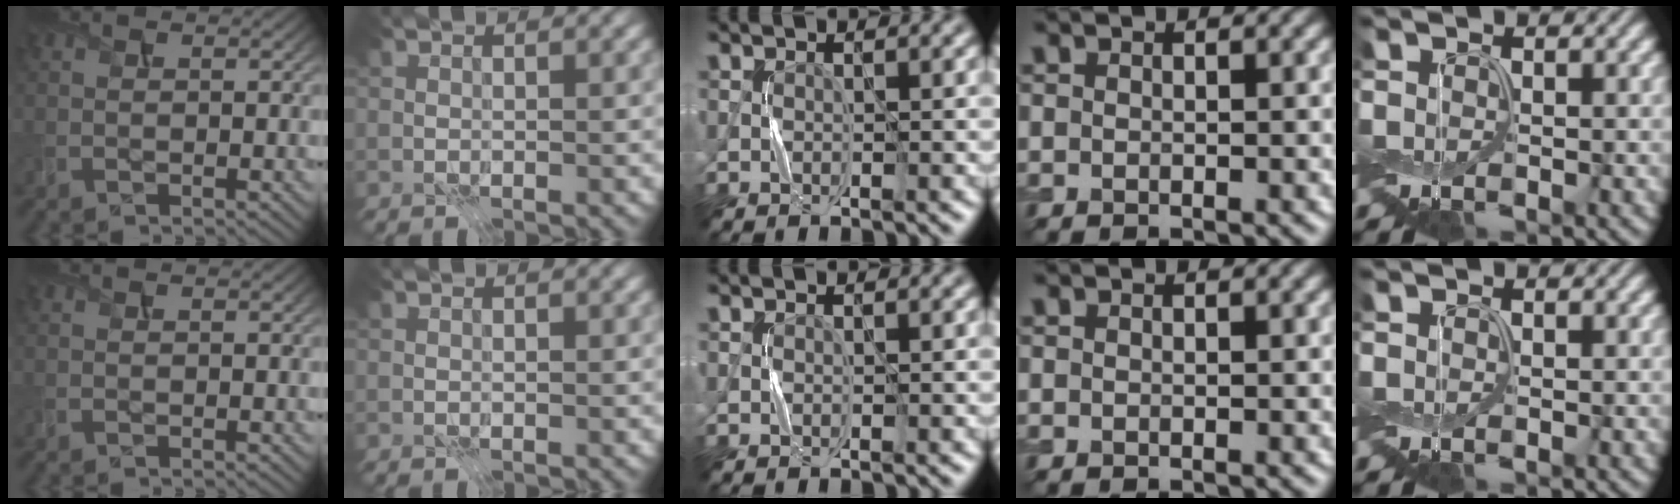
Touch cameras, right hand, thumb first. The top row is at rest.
{}